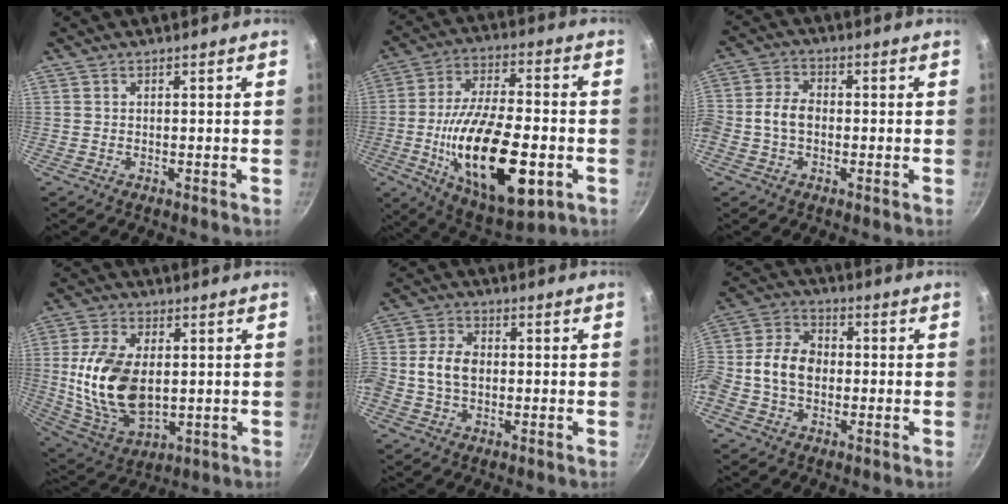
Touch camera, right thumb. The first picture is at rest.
{"total": 24.2, "force": [-6.0, 10.2, 21.1], "torque": [-0.358, 0.016, -0.094]}
{"total": 6.1, "force": [-0.8, 4.3, 4.2], "torque": [-0.076, 0.023, -0.028]}
{"total": 17.5, "force": [1.0, 10.6, 13.9], "torque": [-0.253, -0.012, 0.030]}
{"total": 7.5, "force": [-0.2, 5.4, 5.2], "torque": [-0.090, 0.016, -0.016]}
{"total": 11.9, "force": [-1.0, 8.8, 8.0], "torque": [-0.130, 0.031, -0.039]}